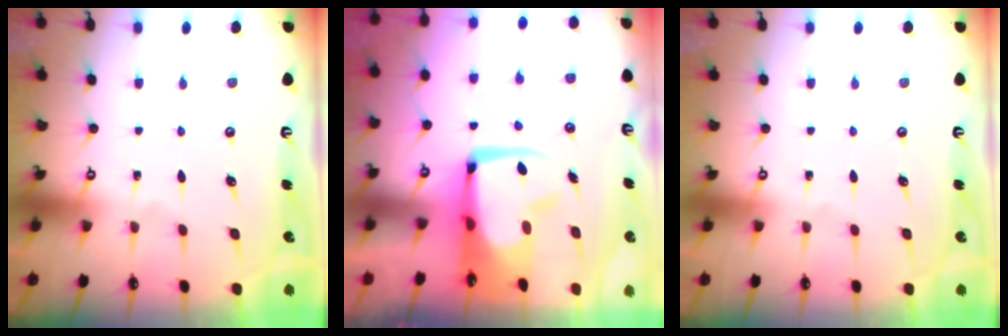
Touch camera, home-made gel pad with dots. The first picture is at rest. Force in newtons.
{"total": 6.3, "press": 6.2, "slide": 1.0}
{"total": 0.0}